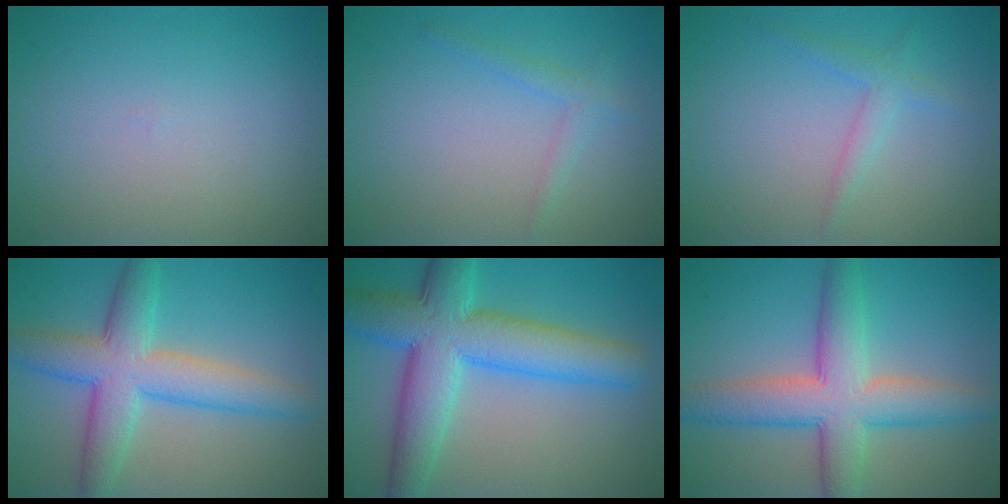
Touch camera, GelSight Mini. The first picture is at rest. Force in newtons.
{"total": 1.5, "press": 1.5, "slide": 0.0}
{"total": 1.8, "press": 1.8, "slide": 0.0}
{"total": 7.1, "press": 7.1, "slide": 0.2}
{"total": 9.9, "press": 9.9, "slide": 0.3}
{"total": 7.6, "press": 7.6, "slide": 0.5}